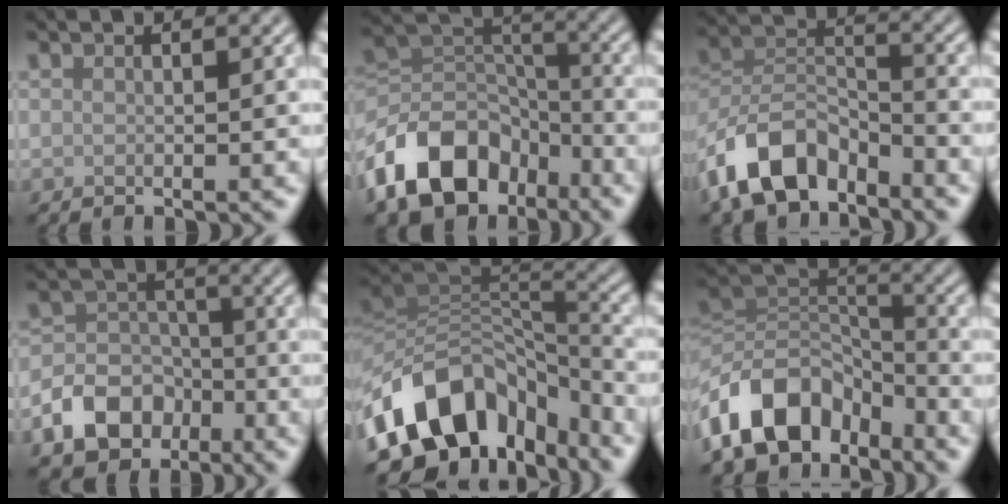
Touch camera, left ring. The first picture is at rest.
{"total": 11.5, "force": [-6.4, 7.6, 5.8], "torque": [-0.108, 0.003, -0.130]}
{"total": 8.6, "force": [-5.9, 4.7, 4.2], "torque": [-0.071, -0.001, -0.121]}
{"total": 6.9, "force": [-3.6, 5.1, 3.0], "torque": [-0.042, 0.002, -0.079]}
{"total": 12.2, "force": [-6.5, 7.8, 6.8], "torque": [-0.121, 0.021, -0.120]}
{"total": 10.4, "force": [-6.0, 6.5, 5.3], "torque": [-0.088, 0.007, -0.124]}